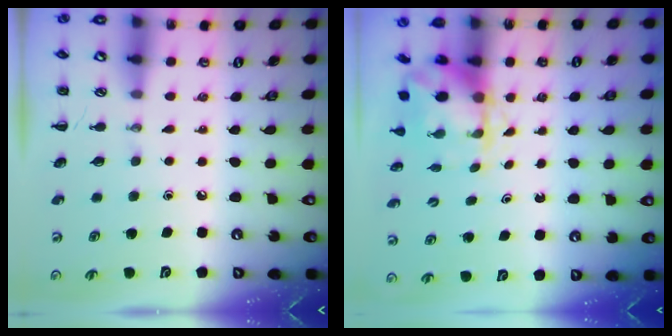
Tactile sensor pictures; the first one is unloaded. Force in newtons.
{"total": 4.0, "press": 3.9, "slide": 0.7}